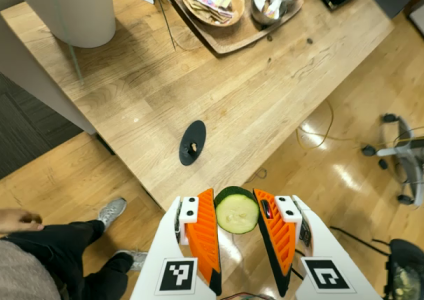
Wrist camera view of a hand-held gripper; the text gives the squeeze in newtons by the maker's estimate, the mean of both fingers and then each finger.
{"total": 8.2, "left": 8.1, "right": 8.3}